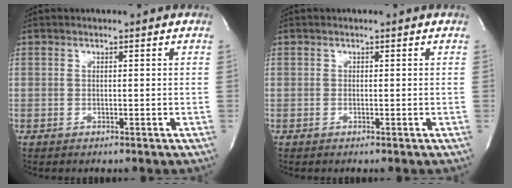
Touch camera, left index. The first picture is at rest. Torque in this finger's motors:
{"motor_torque": [-0.02, 0.00, 0.00, 0.00]}